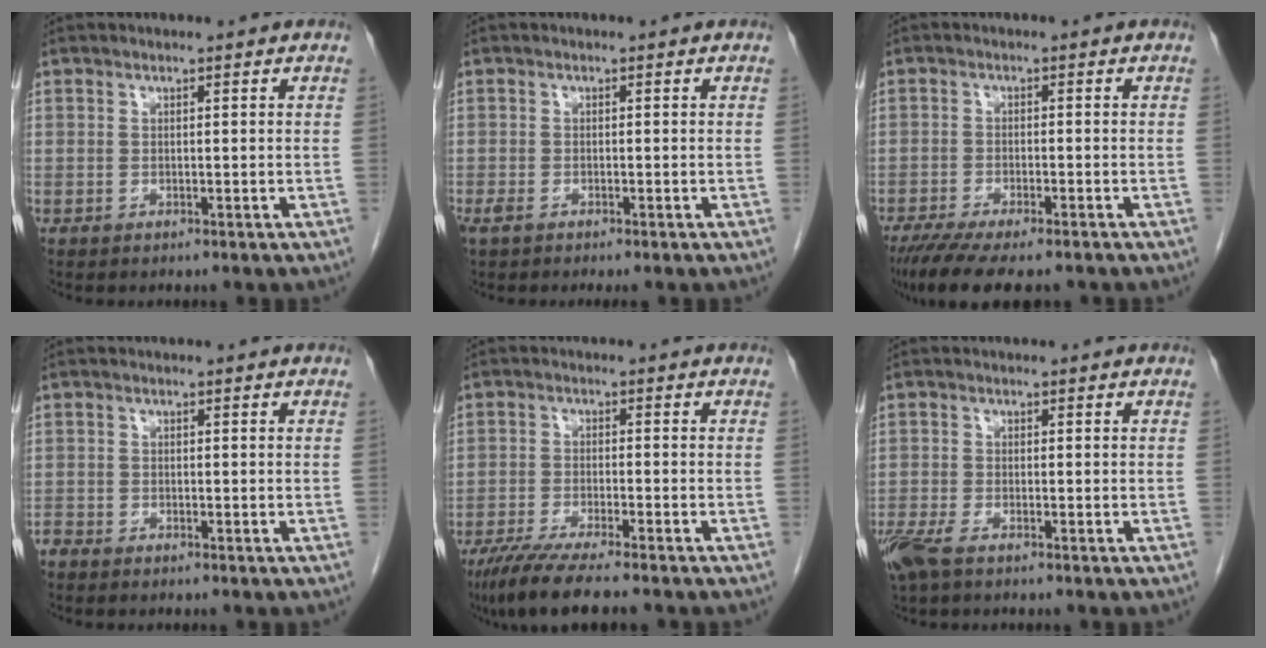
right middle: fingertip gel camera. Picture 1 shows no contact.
{"total": 2.2, "force": [-1.6, 0.7, 1.4], "torque": [-0.028, -0.006, -0.026]}
{"total": 10.5, "force": [-8.4, 2.2, 6.0], "torque": [-0.095, -0.018, -0.130]}
{"total": 1.2, "force": [-1.1, 0.3, 0.2], "torque": [-0.007, -0.002, -0.023]}
{"total": 8.6, "force": [-7.0, 0.1, 5.1], "torque": [-0.081, -0.023, -0.115]}
{"total": 4.3, "force": [-3.0, 1.1, 2.8], "torque": [-0.064, -0.010, -0.057]}